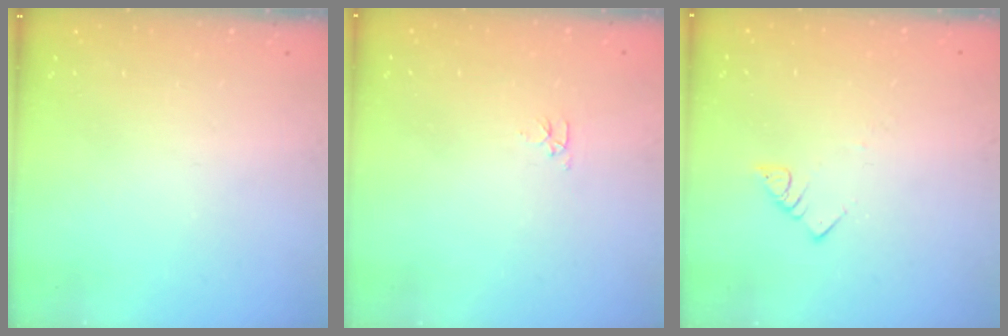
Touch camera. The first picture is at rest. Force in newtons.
{"total": 2.8, "press": 2.7, "slide": 0.4}
{"total": 3.0, "press": 3.0, "slide": 0.1}